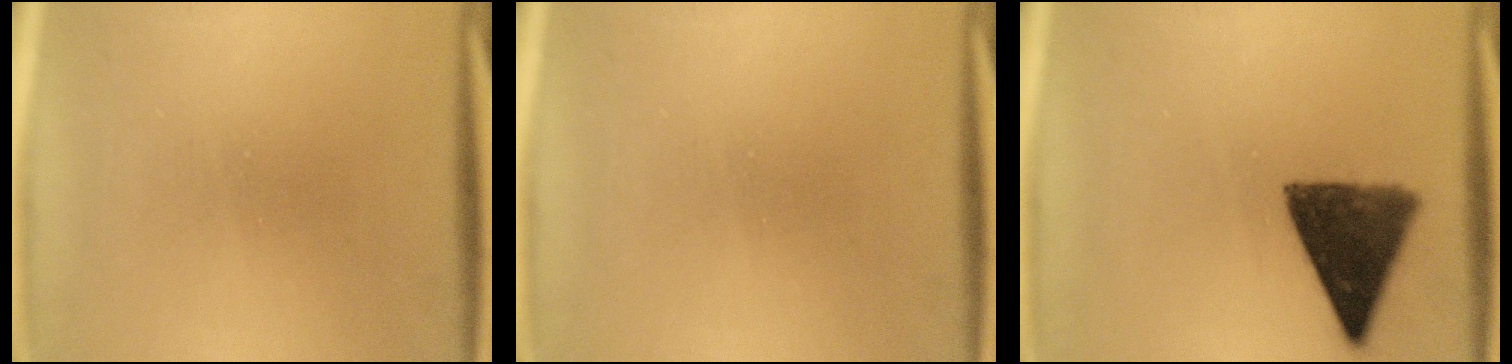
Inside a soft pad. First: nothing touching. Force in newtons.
{"total": 0.0}
{"total": 9.2}